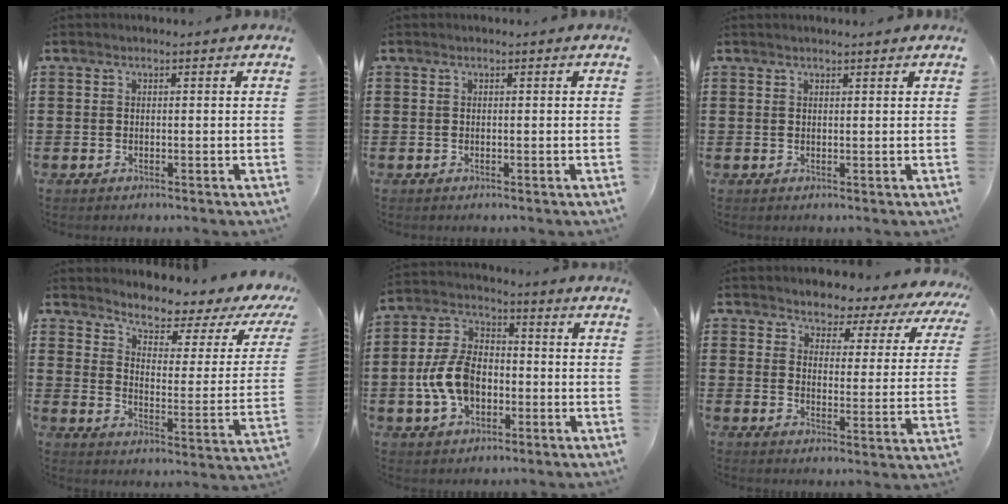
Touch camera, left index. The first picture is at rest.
{"total": 0.0}
{"total": 0.9, "force": [0.8, 0.0, 0.4], "torque": [-0.009, -0.001, 0.015]}
{"total": 4.0, "force": [3.5, 0.9, 1.7], "torque": [-0.050, -0.034, 0.047]}
{"total": 9.4, "force": [-2.1, 6.1, 6.9], "torque": [-0.170, 0.006, -0.045]}
{"total": 3.8, "force": [3.6, 1.3, -0.1], "torque": [-0.027, -0.026, 0.057]}